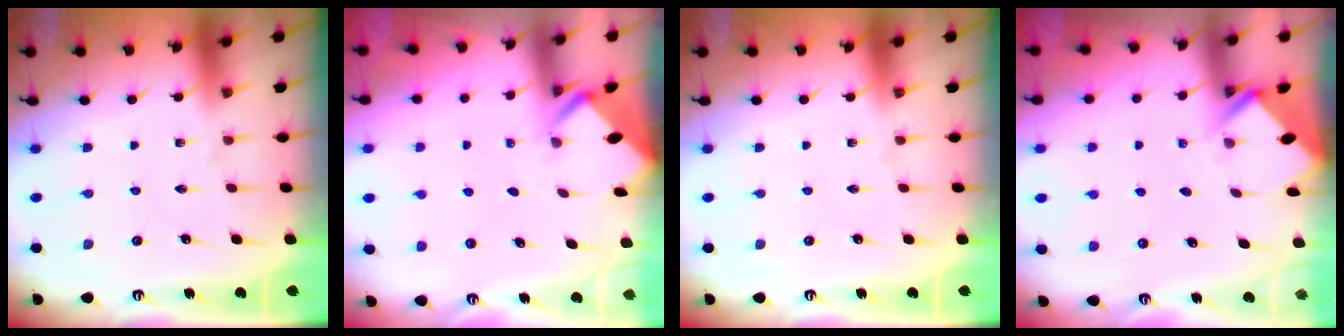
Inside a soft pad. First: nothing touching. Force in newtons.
{"total": 2.2, "press": 2.2, "slide": 0.1}
{"total": 0.0}
{"total": 2.7, "press": 2.7, "slide": 0.2}